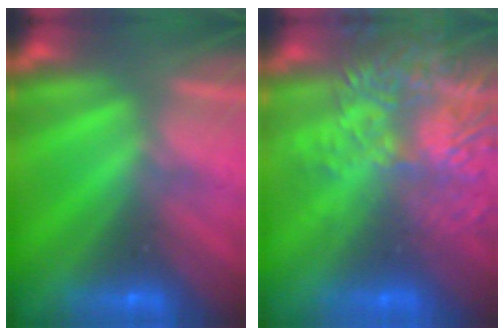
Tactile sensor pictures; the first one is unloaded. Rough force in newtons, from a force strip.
{"total": 7.1}